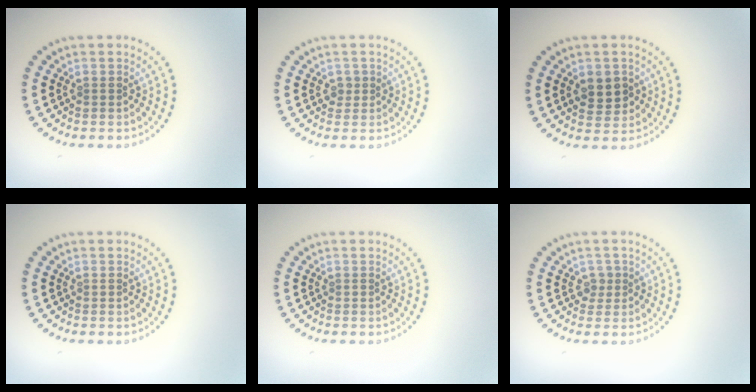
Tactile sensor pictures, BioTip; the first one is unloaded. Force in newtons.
{"total": 0.9, "press": 0.8, "slide": 0.5}
{"total": 2.8, "press": 2.8, "slide": 0.4}
{"total": 0.0}
{"total": 0.0}
{"total": 1.2, "press": 1.0, "slide": 0.7}